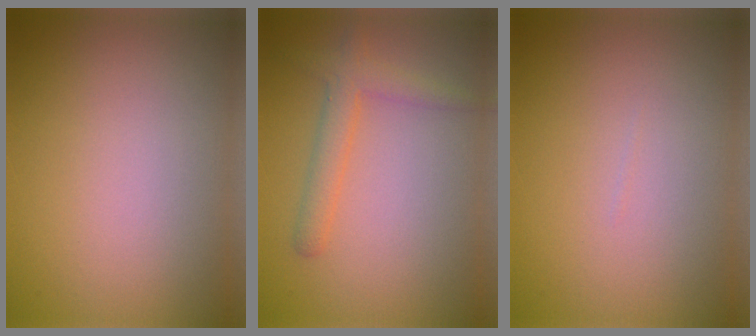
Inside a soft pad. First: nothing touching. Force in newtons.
{"total": 2.7, "press": 2.7, "slide": 0.1}
{"total": 0.0}